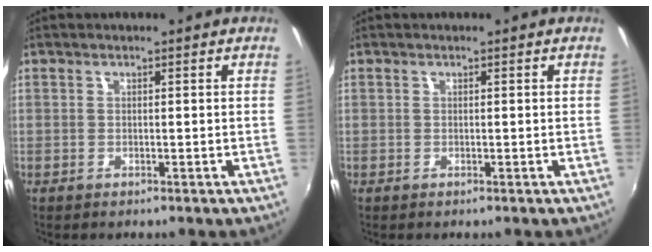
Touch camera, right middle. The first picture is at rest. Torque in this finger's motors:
{"motor_torque": [0.09, -0.19, 0.02, 0.00]}